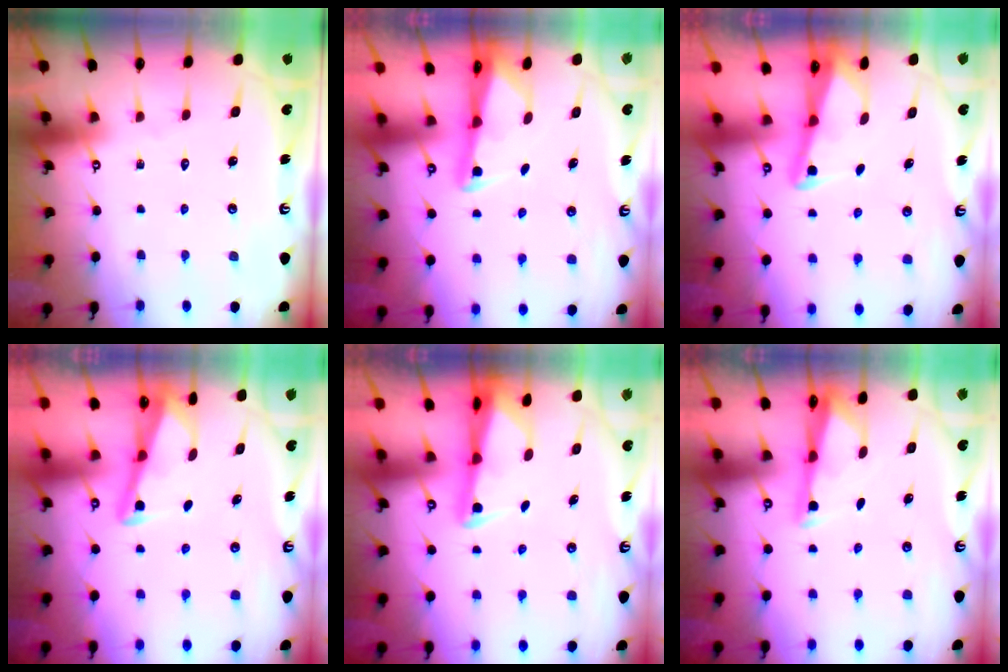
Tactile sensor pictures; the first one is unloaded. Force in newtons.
{"total": 2.0, "press": 2.0, "slide": 0.3}
{"total": 2.3, "press": 2.3, "slide": 0.3}
{"total": 3.1, "press": 3.1, "slide": 0.4}
{"total": 2.6, "press": 2.6, "slide": 0.5}
{"total": 2.9, "press": 2.9, "slide": 0.6}